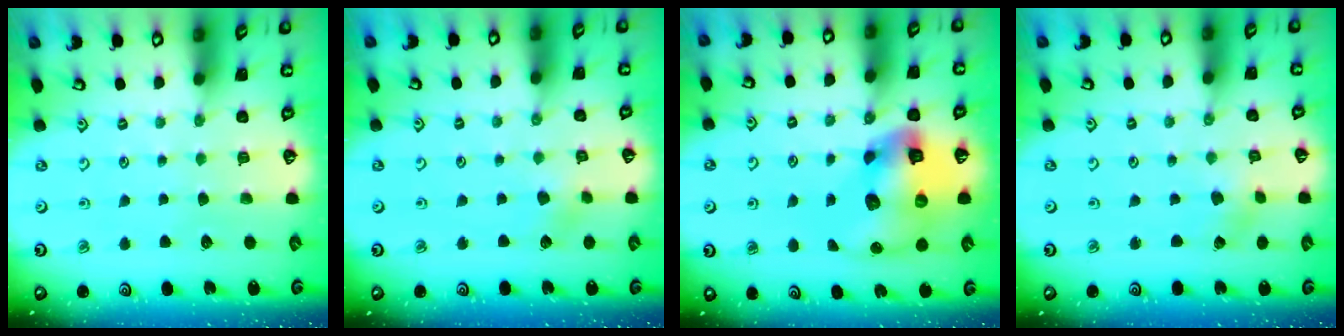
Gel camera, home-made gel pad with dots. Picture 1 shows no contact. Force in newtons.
{"total": 2.5, "press": 2.5, "slide": 0.3}
{"total": 16.7, "press": 16.5, "slide": 2.2}
{"total": 1.6, "press": 1.6, "slide": 0.1}